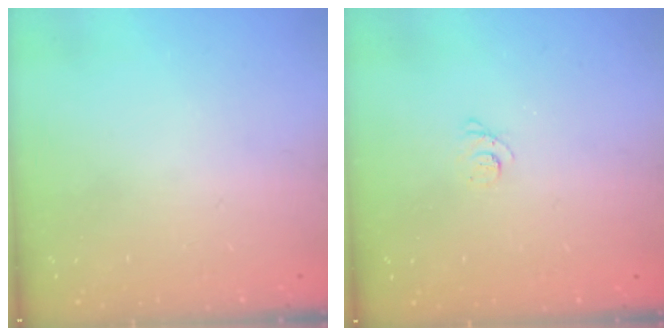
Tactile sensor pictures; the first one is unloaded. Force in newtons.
{"total": 2.4, "press": 2.4, "slide": 0.3}